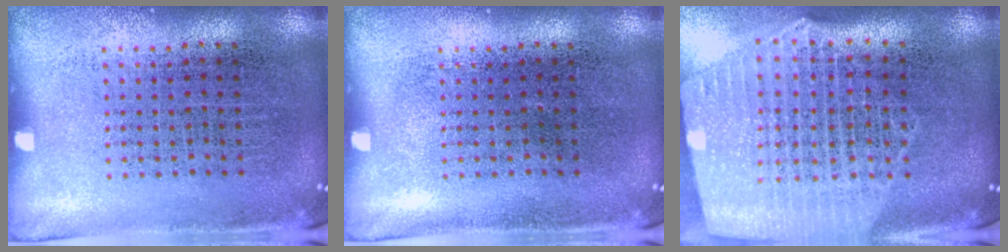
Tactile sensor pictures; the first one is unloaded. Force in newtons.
{"total": 0.0}
{"total": 2.7, "press": 2.3, "slide": 1.4}